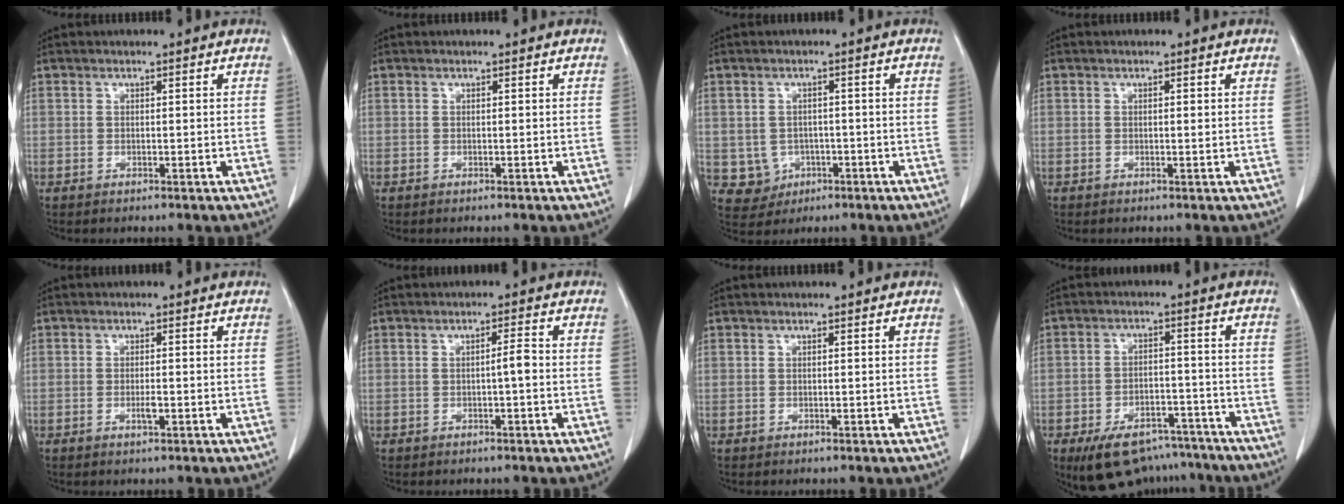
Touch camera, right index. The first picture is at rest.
{"total": 0.0}
{"total": 4.6, "force": [-1.0, 4.5, 0.7], "torque": [-0.005, 0.006, -0.006]}
{"total": 0.7, "force": [0.1, 0.1, 0.6], "torque": [-0.010, 0.000, 0.001]}
{"total": 1.5, "force": [-0.5, 0.3, 1.4], "torque": [-0.028, -0.001, -0.009]}
{"total": 2.0, "force": [-0.4, 0.0, 1.9], "torque": [-0.030, 0.003, -0.005]}
{"total": 0.0}
{"total": 11.6, "force": [-8.9, 5.8, 4.5], "torque": [-0.064, 0.016, -0.134]}